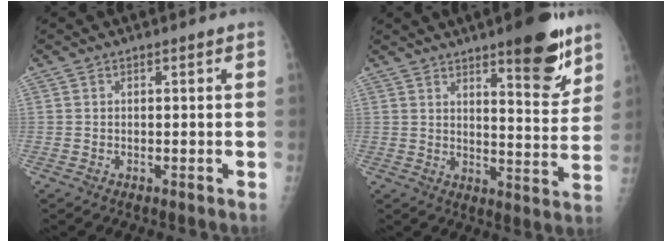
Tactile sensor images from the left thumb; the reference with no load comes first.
{"total": 12.8, "force": [8.2, 3.4, 9.2], "torque": [-0.096, -0.055, 0.116]}